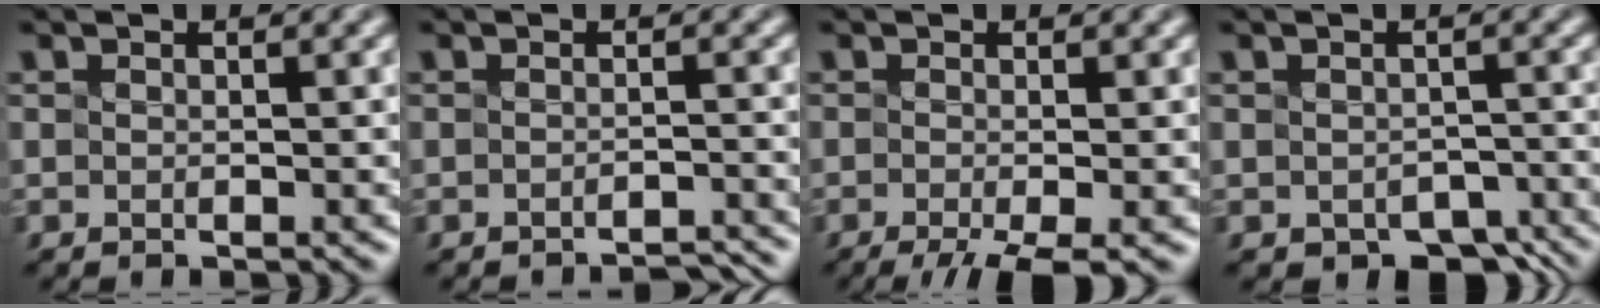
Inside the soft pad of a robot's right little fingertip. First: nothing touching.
{"total": 2.4, "force": [-2.3, 0.2, 0.6], "torque": [0.004, 0.005, -0.032]}
{"total": 4.3, "force": [-2.4, 0.9, 3.4], "torque": [-0.054, -0.008, -0.044]}
{"total": 4.0, "force": [-2.6, 2.2, 2.1], "torque": [-0.021, -0.012, -0.032]}